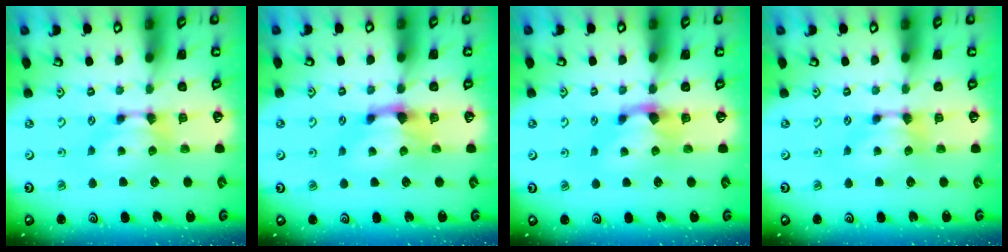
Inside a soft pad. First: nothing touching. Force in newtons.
{"total": 1.6, "press": 1.0, "slide": 1.3}
{"total": 1.2, "press": 0.1, "slide": 1.2}
{"total": 0.0}